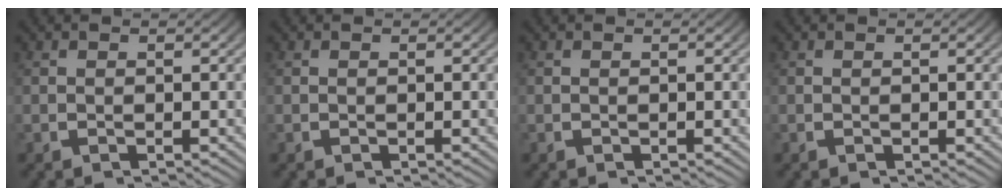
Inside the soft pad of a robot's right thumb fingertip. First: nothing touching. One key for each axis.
{"total": 0.0}
{"total": 0.0}
{"total": 0.0}